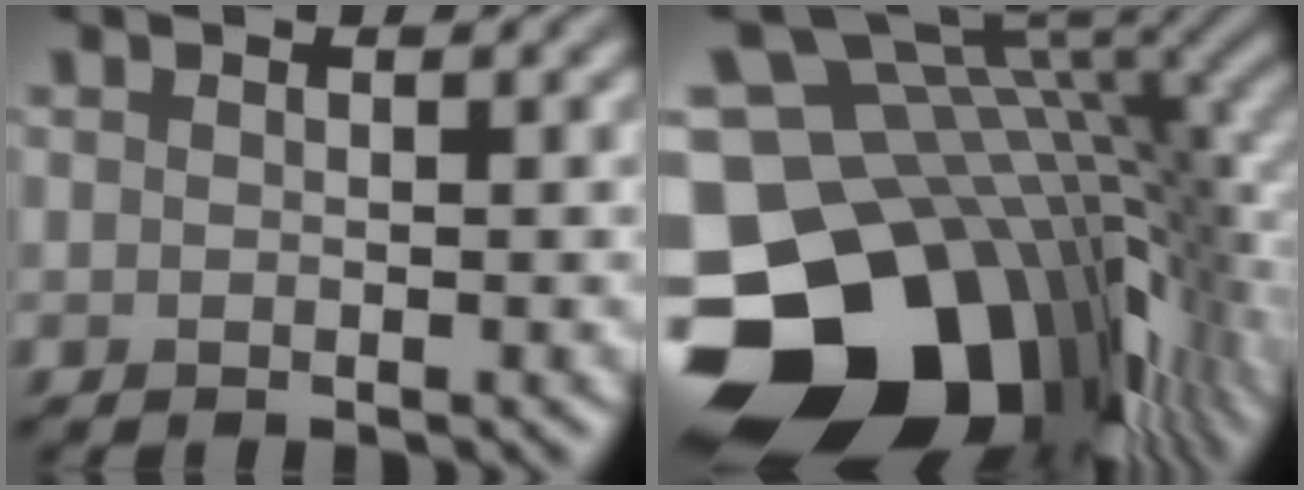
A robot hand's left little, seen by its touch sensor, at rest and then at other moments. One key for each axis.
{"total": 18.9, "fx": -5.5, "fy": 13.1, "fz": 12.4, "tx": -0.219, "ty": 0.002, "tz": -0.062}